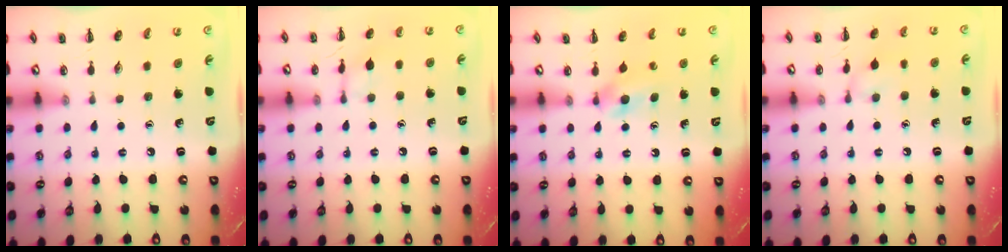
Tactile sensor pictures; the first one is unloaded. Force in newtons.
{"total": 6.2, "press": 6.0, "slide": 1.6}
{"total": 4.5, "press": 4.2, "slide": 1.5}
{"total": 7.1, "press": 6.7, "slide": 2.1}